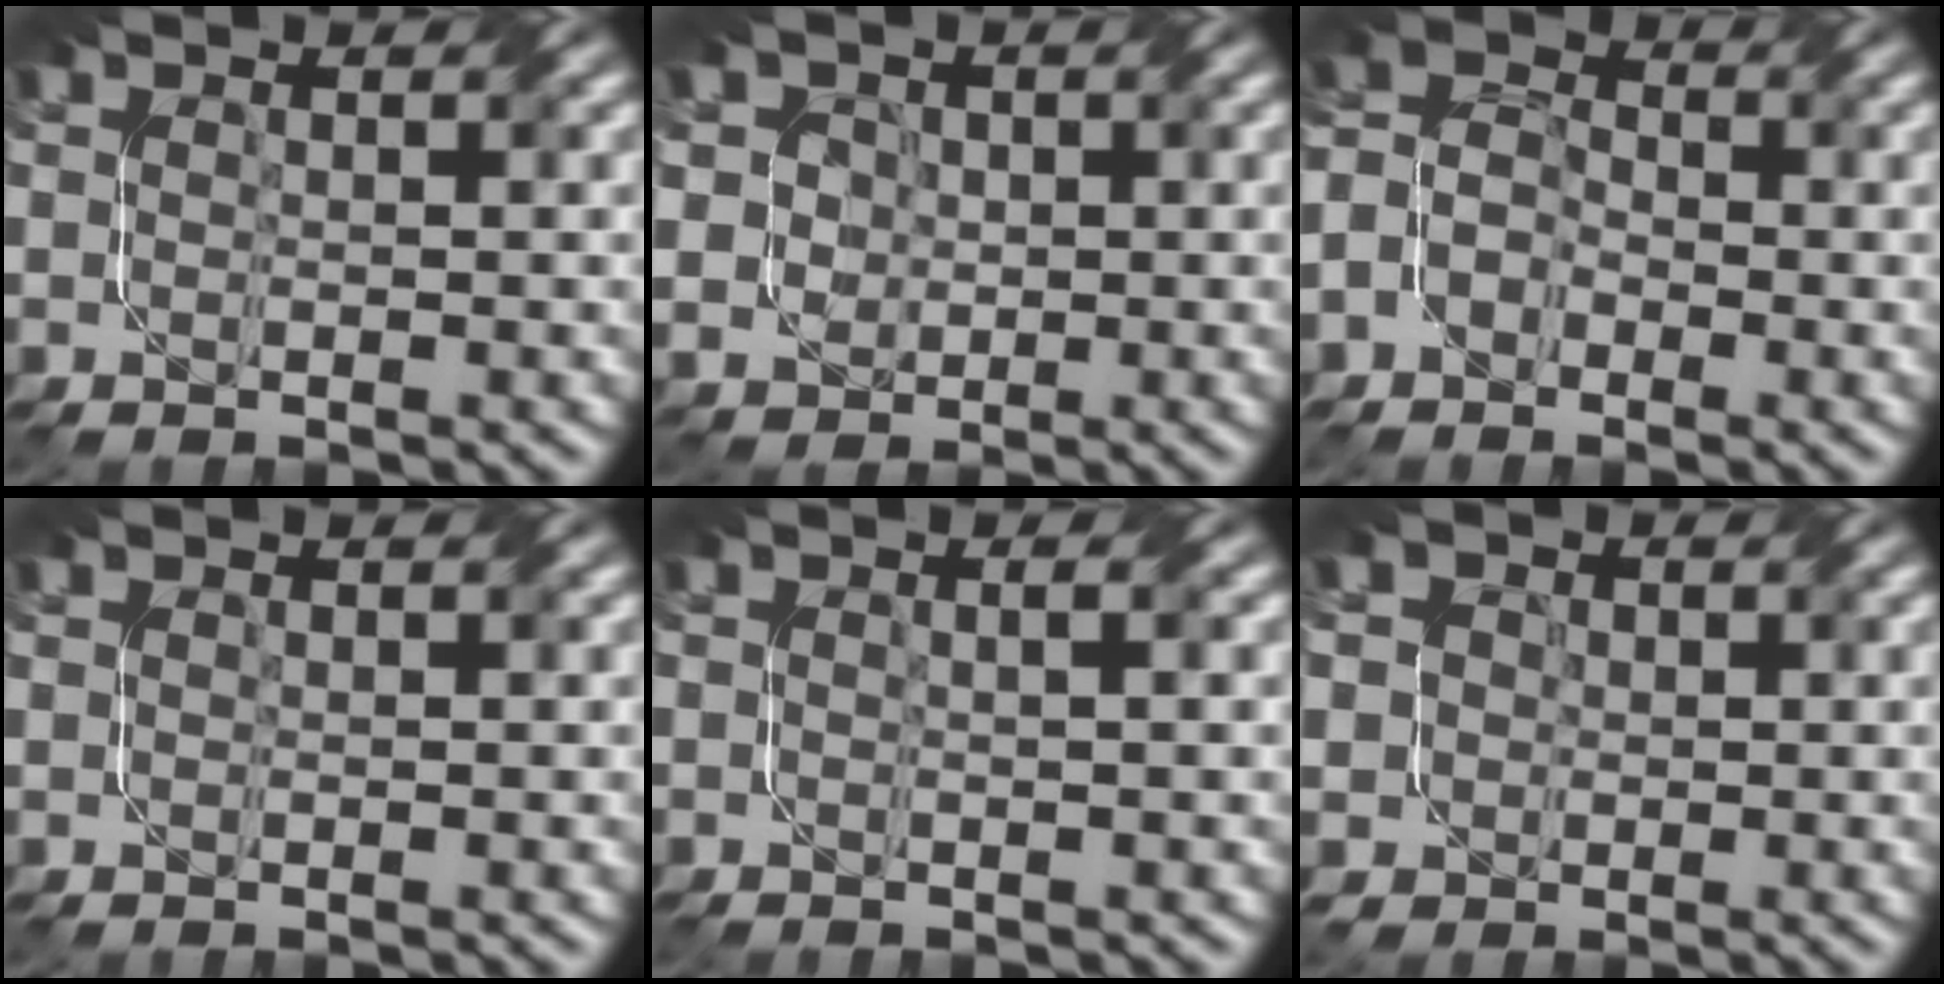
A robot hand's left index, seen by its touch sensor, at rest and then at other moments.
{"total": 6.1, "force": [1.9, 5.4, 2.2], "torque": [-0.054, 0.023, 0.022]}
{"total": 4.6, "force": [-1.8, 3.7, 2.0], "torque": [-0.027, 0.007, -0.040]}
{"total": 0.0}
{"total": 1.3, "force": [0.0, 0.4, 1.2], "torque": [-0.013, -0.005, -0.007]}
{"total": 6.2, "force": [1.7, 5.5, 2.3], "torque": [-0.052, 0.028, 0.004]}